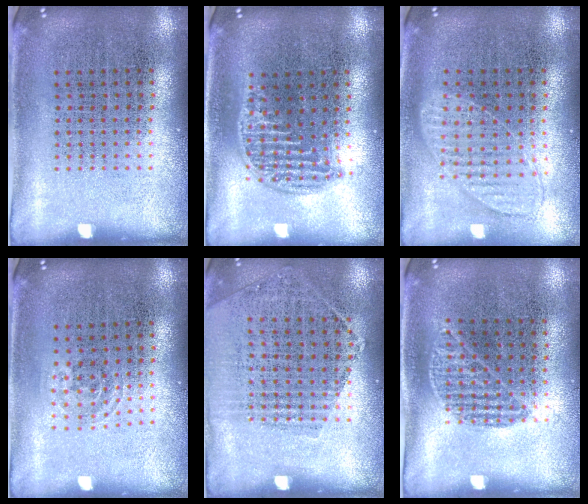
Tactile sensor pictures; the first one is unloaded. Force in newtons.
{"total": 1.2, "press": 1.1, "slide": 0.5}
{"total": 1.0, "press": 0.9, "slide": 0.2}
{"total": 0.7, "press": 0.5, "slide": 0.5}
{"total": 1.2, "press": 1.0, "slide": 0.5}
{"total": 1.0, "press": 0.7, "slide": 0.7}